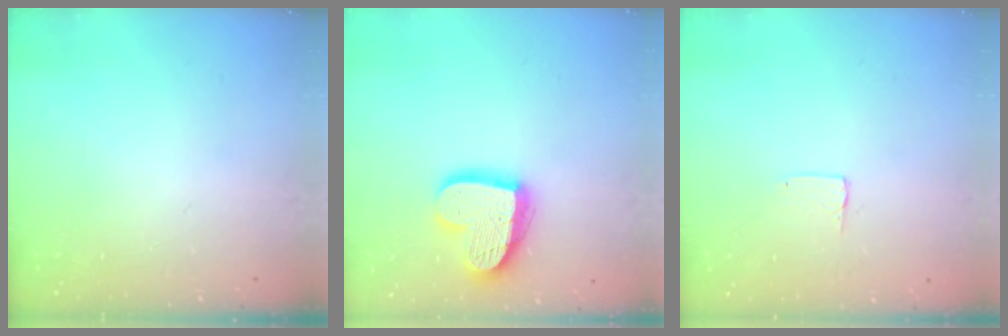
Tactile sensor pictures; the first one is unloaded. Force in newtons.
{"total": 17.2, "press": 17.1, "slide": 1.5}
{"total": 3.7, "press": 3.6, "slide": 0.3}